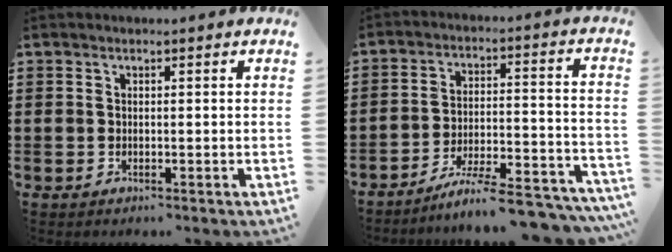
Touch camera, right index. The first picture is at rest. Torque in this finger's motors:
{"motor_torque": [2.14, 0.00, 0.70, 0.07]}